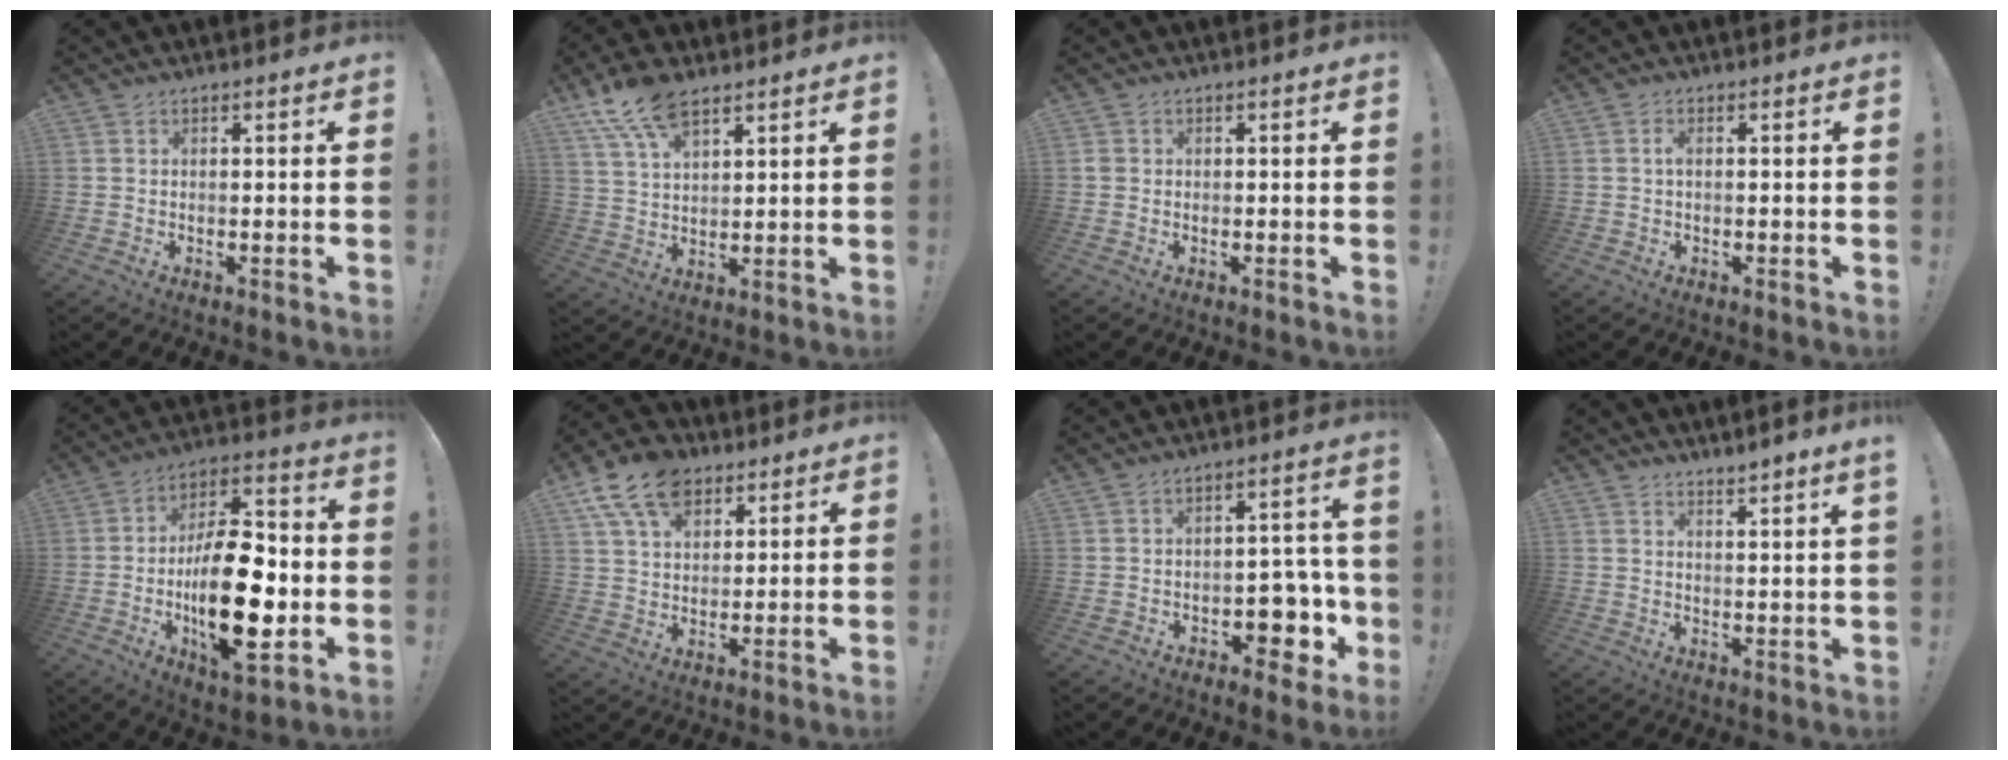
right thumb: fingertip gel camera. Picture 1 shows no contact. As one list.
[{"total": 10.9, "force": [7.5, 4.9, 6.3], "torque": [-0.112, -0.031, 0.142]}, {"total": 1.1, "force": [0.1, 1.0, 0.5], "torque": [-0.008, 0.003, 0.002]}, {"total": 1.4, "force": [-0.2, 0.4, 1.3], "torque": [-0.026, 0.004, -0.005]}, {"total": 23.8, "force": [-3.9, 11.1, 20.7], "torque": [-0.358, 0.015, -0.056]}, {"total": 14.8, "force": [8.0, 9.8, 7.6], "torque": [-0.120, -0.036, 0.151]}, {"total": 9.9, "force": [-3.7, 7.0, 5.9], "torque": [-0.036, 0.019, -0.054]}, {"total": 3.7, "force": [3.1, -1.0, 1.8], "torque": [-0.021, -0.026, 0.047]}]